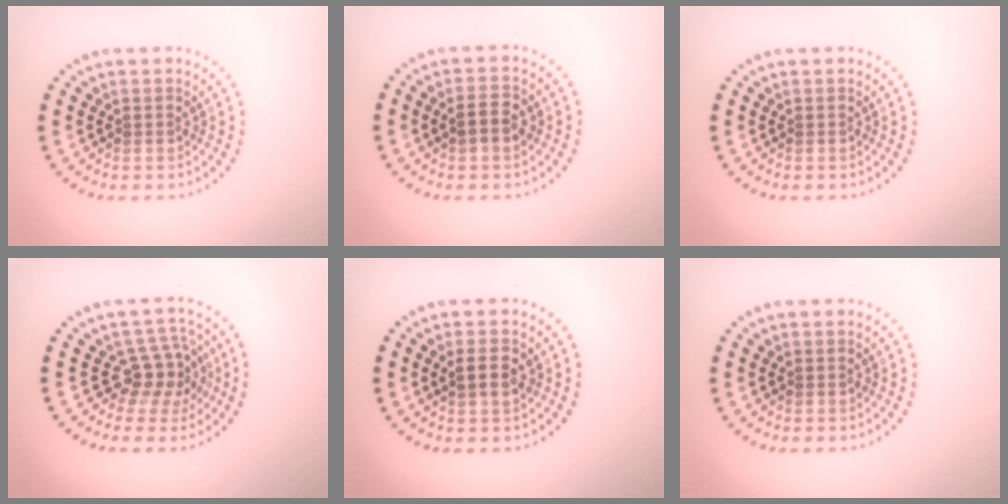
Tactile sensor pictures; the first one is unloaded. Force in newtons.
{"total": 2.3, "press": 2.3, "slide": 0.3}
{"total": 0.0}
{"total": 3.3, "press": 2.8, "slide": 1.7}
{"total": 2.3, "press": 2.3, "slide": 0.6}
{"total": 0.0}